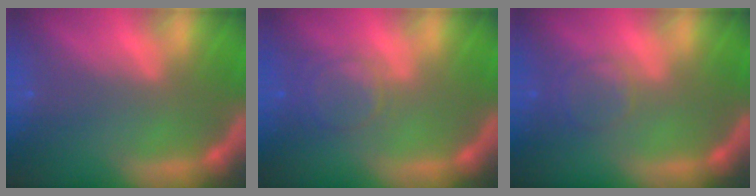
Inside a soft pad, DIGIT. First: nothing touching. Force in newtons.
{"total": 4.0}
{"total": 2.9}